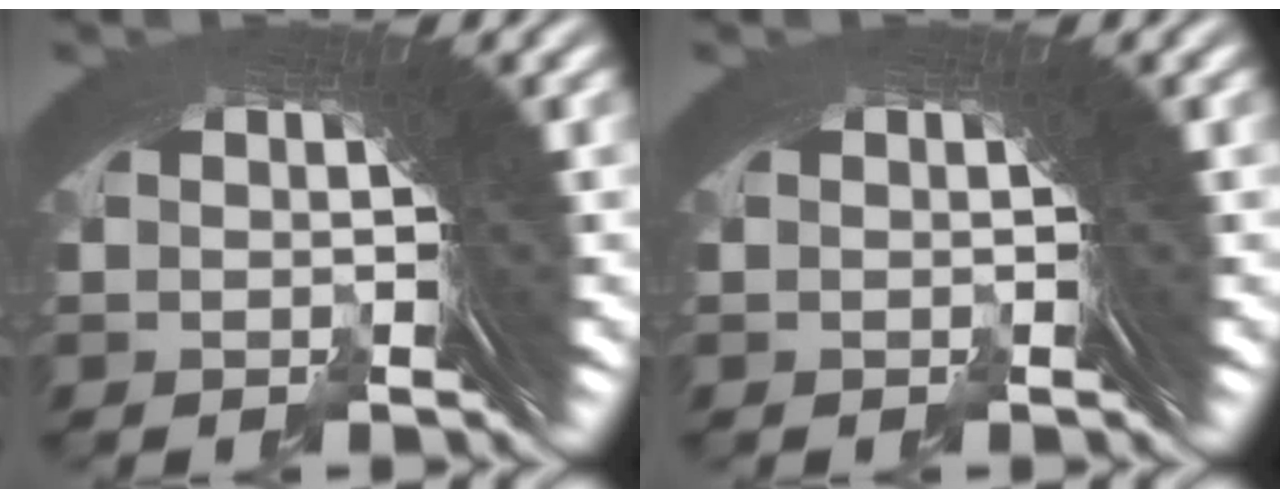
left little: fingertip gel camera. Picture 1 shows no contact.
{"total": 0.0}